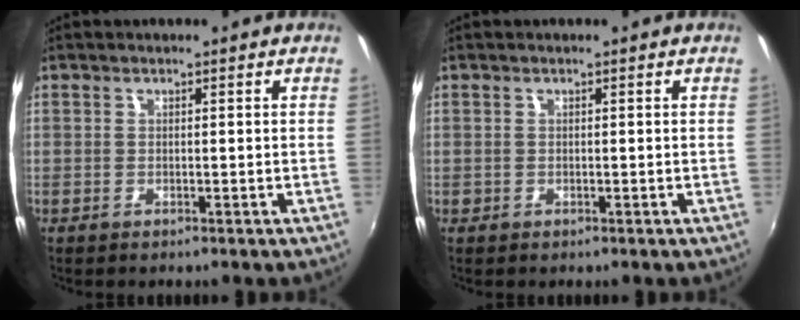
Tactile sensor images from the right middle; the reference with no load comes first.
{"total": 0.6, "force": [-0.3, 0.5, 0.1], "torque": [0.000, -0.003, -0.006]}